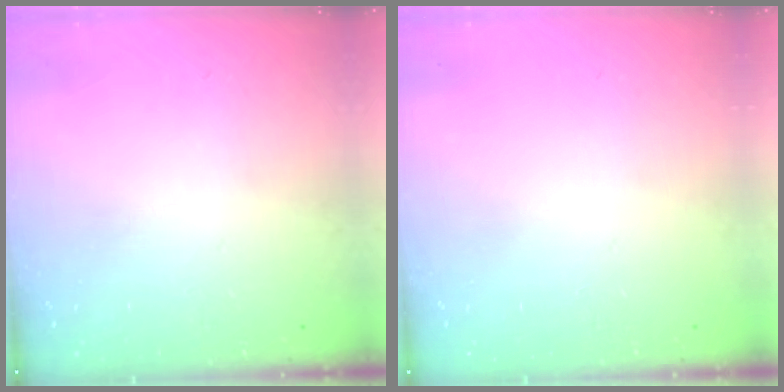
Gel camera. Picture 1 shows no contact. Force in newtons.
{"total": 0.0}